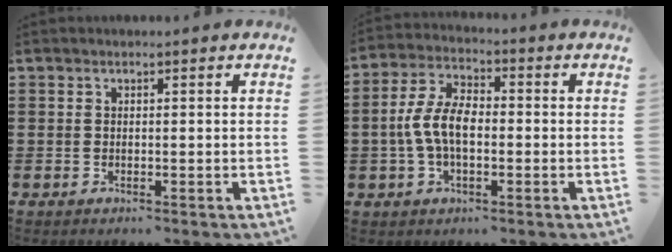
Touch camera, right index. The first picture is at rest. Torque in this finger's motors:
{"motor_torque": [1.36, -0.69, 0.45, 0.21]}